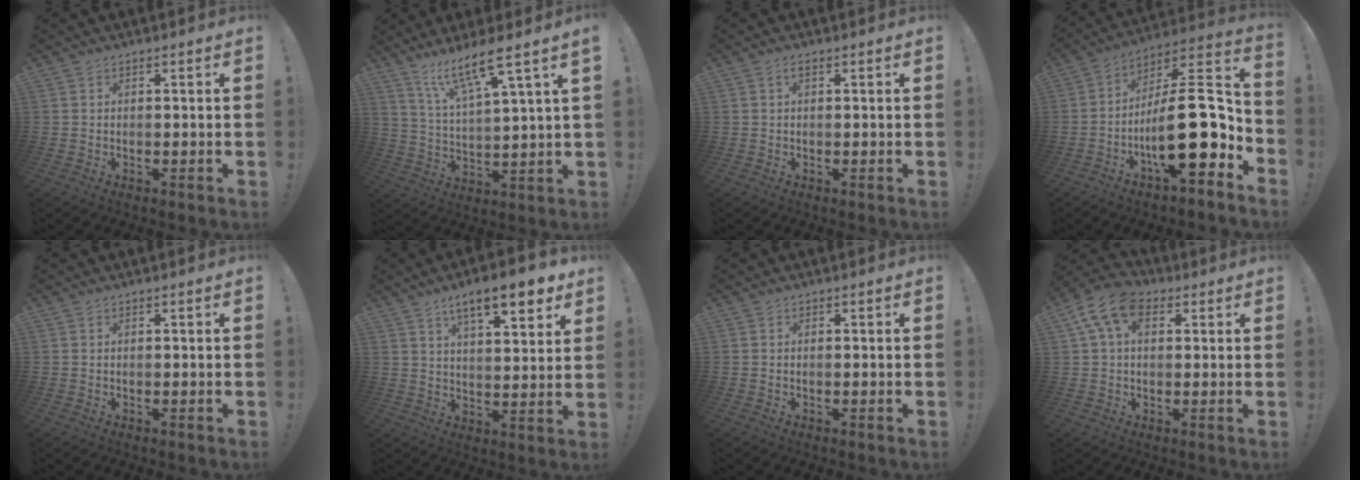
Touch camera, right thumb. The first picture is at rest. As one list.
[{"total": 12.2, "force": [8.9, 0.9, 8.4], "torque": [-0.142, -0.051, 0.142]}, {"total": 1.2, "force": [0.4, 0.5, 1.0], "torque": [-0.015, 0.001, 0.006]}, {"total": 23.7, "force": [-4.8, 8.9, 21.5], "torque": [-0.350, 0.014, -0.073]}, {"total": 0.0}, {"total": 12.4, "force": [7.7, 2.9, 9.3], "torque": [-0.133, -0.041, 0.122]}, {"total": 0.0}, {"total": 11.4, "force": [4.0, 7.3, 7.8], "torque": [-0.134, 0.002, 0.076]}]